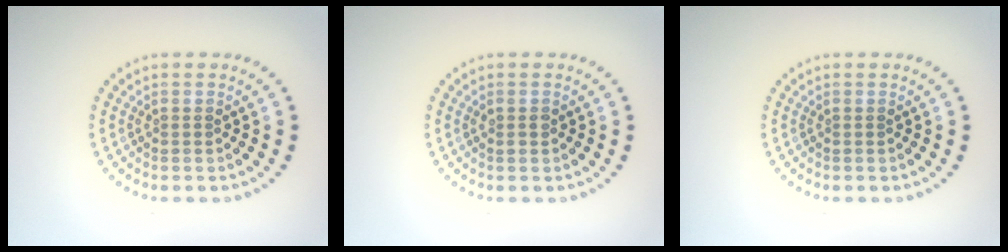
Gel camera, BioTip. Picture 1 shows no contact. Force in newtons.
{"total": 0.8, "press": 0.8, "slide": 0.2}
{"total": 0.0}